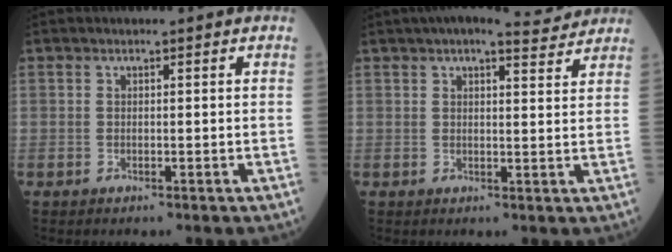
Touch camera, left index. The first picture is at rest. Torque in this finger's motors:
{"motor_torque": [1.06, -1.08, 0.22, 0.02]}